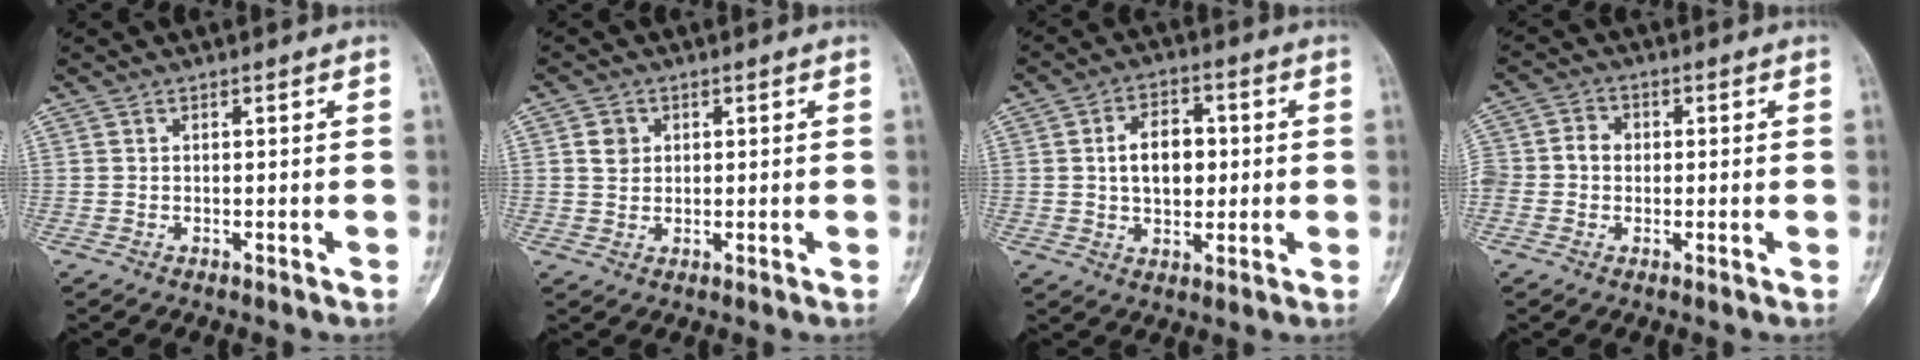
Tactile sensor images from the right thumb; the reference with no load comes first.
{"total": 3.1, "force": [0.9, 2.7, 1.3], "torque": [-0.008, -0.001, 0.018]}
{"total": 9.1, "force": [0.8, 6.0, 6.8], "torque": [-0.085, 0.010, 0.013]}
{"total": 8.0, "force": [0.1, 7.0, 3.9], "torque": [-0.075, 0.029, 0.001]}